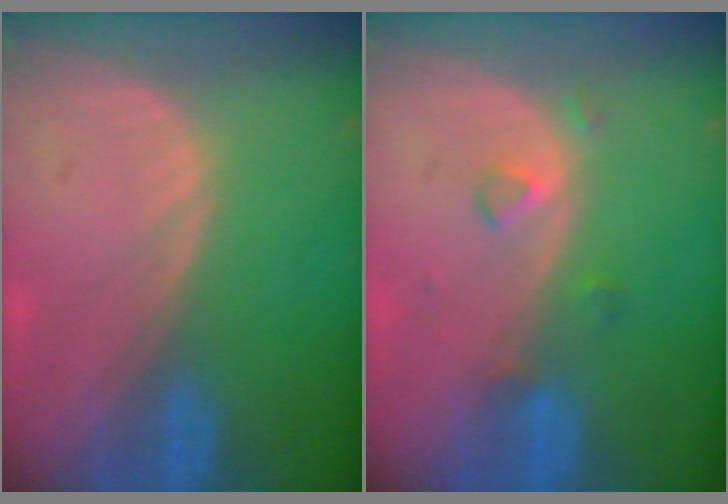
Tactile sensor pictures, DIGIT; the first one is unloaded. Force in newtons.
{"total": 2.1, "press": 2.1, "slide": 0.1}